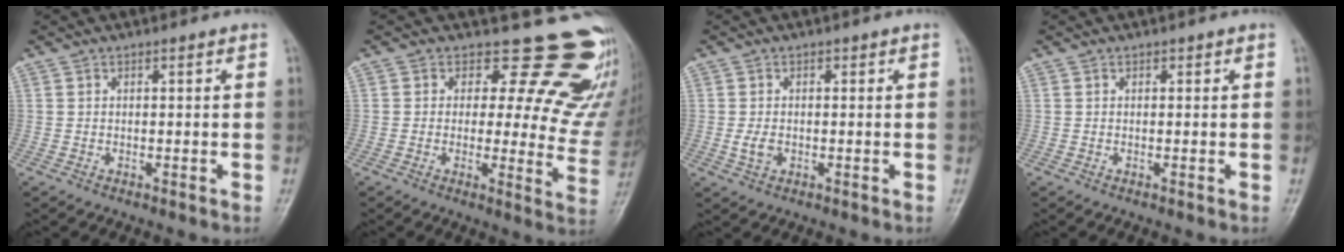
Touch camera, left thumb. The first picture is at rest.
{"total": 18.3, "force": [14.8, 8.0, 7.4], "torque": [-0.031, -0.109, 0.143]}
{"total": 2.5, "force": [-0.4, 1.9, 1.7], "torque": [-0.028, -0.001, -0.008]}
{"total": 0.0}